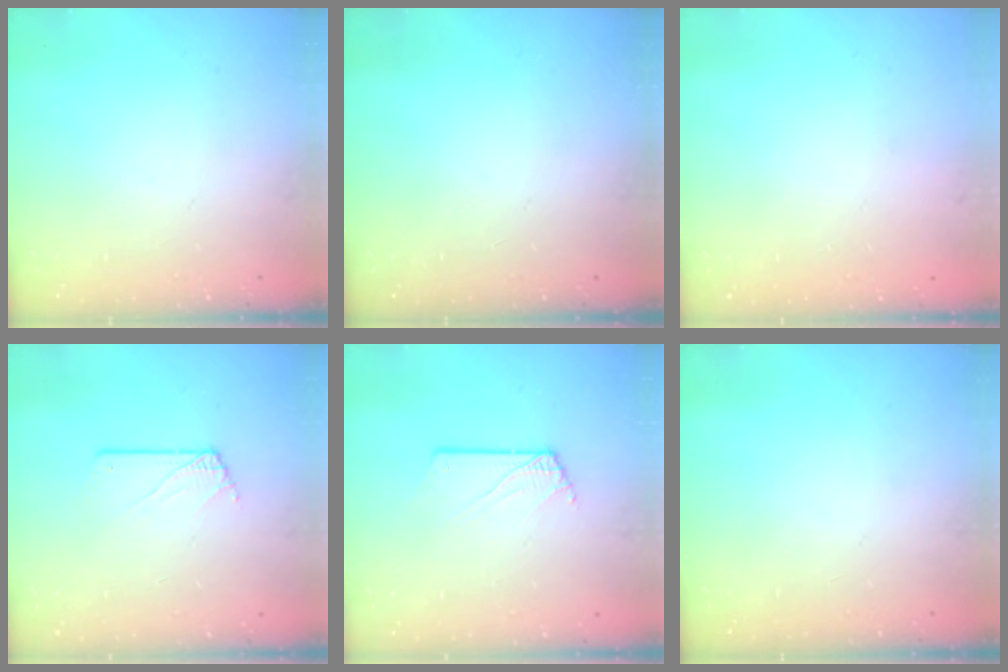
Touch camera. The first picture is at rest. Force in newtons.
{"total": 0.0}
{"total": 0.0}
{"total": 1.1, "press": 1.1, "slide": 0.2}
{"total": 1.4, "press": 1.4, "slide": 0.1}
{"total": 0.0}